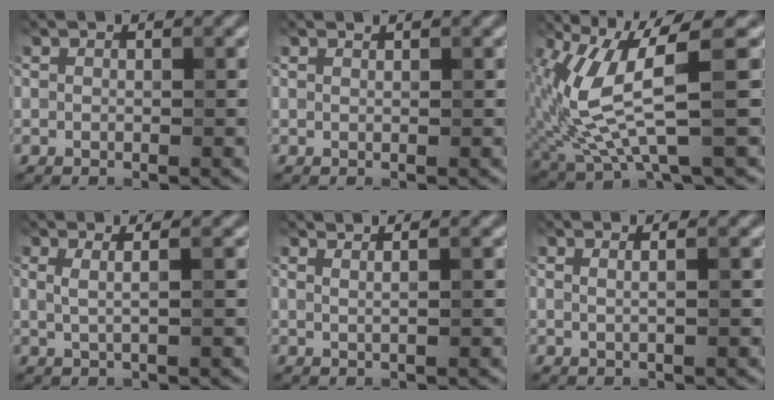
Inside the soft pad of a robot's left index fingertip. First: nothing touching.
{"total": 0.7, "force": [0.7, 0.1, 0.2], "torque": [0.002, -0.005, 0.006]}
{"total": 6.9, "force": [1.0, 1.6, 6.6], "torque": [-0.166, -0.016, 0.034]}
{"total": 1.5, "force": [0.6, 0.4, 1.4], "torque": [-0.023, -0.002, 0.005]}
{"total": 3.4, "force": [2.4, 1.5, 1.9], "torque": [-0.003, 0.024, 0.005]}
{"total": 2.4, "force": [1.0, 1.2, 1.7], "torque": [-0.003, 0.014, -0.016]}